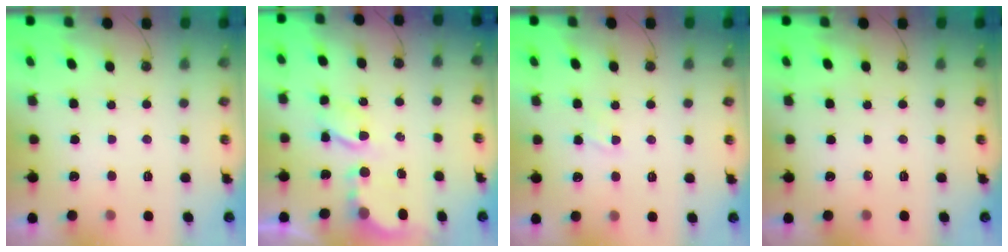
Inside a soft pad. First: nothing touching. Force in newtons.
{"total": 5.7, "press": 5.7, "slide": 0.2}
{"total": 2.8, "press": 2.8, "slide": 0.4}
{"total": 0.0}